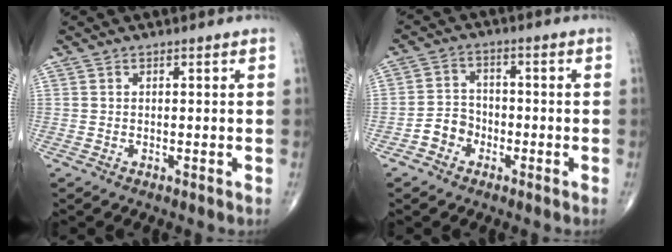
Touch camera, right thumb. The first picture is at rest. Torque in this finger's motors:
{"motor_torque": [0.13, -0.11, 0.30, -0.16, 0.02]}